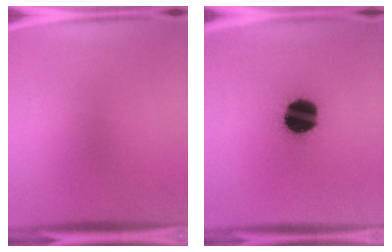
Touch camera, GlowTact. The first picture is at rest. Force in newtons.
{"total": 19.9}